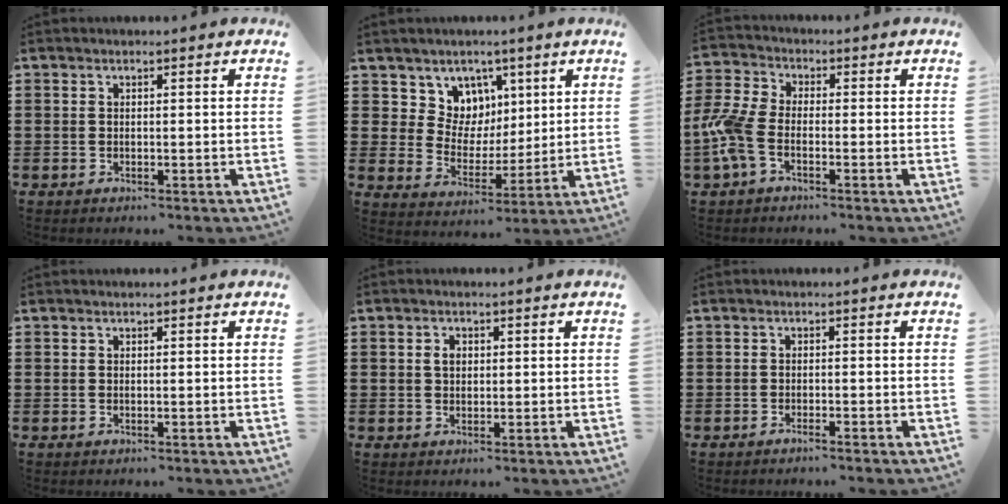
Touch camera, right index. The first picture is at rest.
{"total": 7.1, "force": [3.8, 6.0, 0.5], "torque": [-0.046, -0.022, 0.072]}
{"total": 6.1, "force": [-2.7, 2.8, 4.7], "torque": [-0.130, -0.011, -0.059]}
{"total": 0.0}
{"total": 1.8, "force": [0.5, 1.2, 1.2], "torque": [-0.027, 0.007, 0.008]}
{"total": 1.1, "force": [-1.0, -0.2, 0.5], "torque": [-0.008, -0.001, -0.018]}